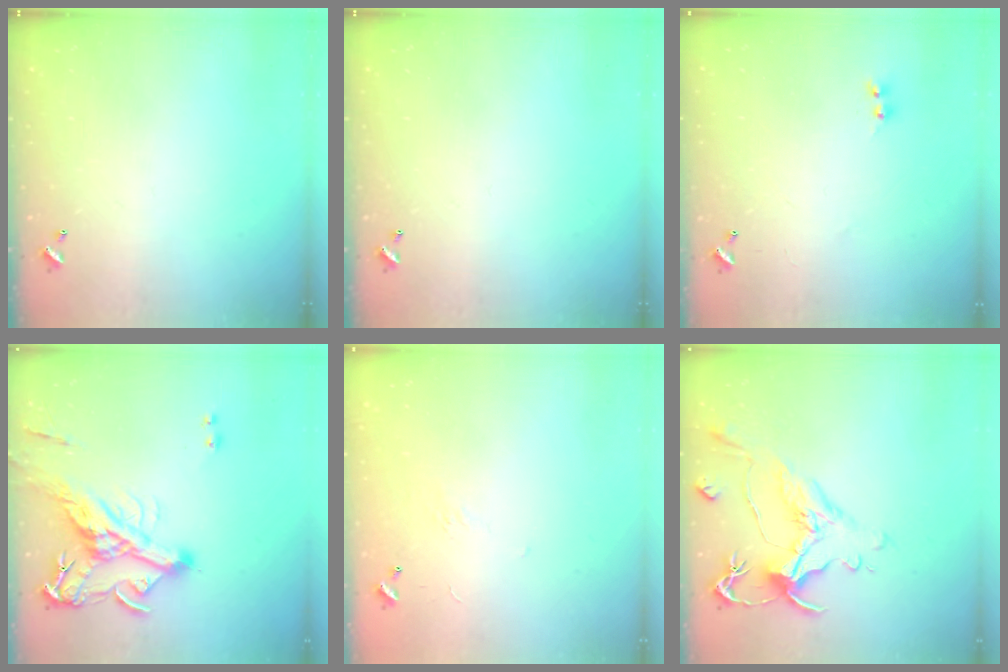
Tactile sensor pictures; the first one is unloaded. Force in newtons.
{"total": 0.0}
{"total": 2.0, "press": 2.0, "slide": 0.5}
{"total": 11.1, "press": 10.7, "slide": 2.6}
{"total": 6.1, "press": 6.1, "slide": 0.9}
{"total": 1.7, "press": 0.9, "slide": 1.4}